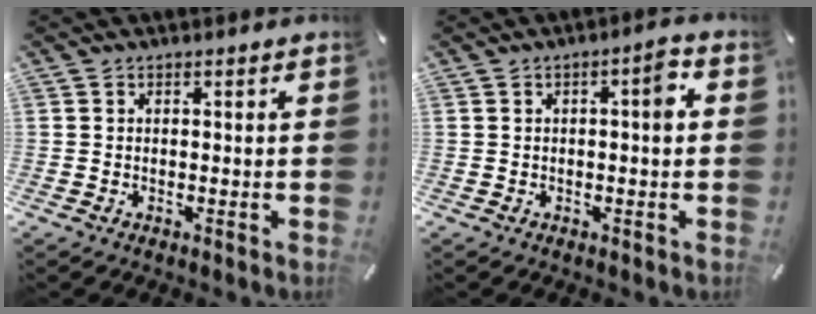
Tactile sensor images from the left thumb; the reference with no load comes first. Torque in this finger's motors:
{"motor_torque": [0.21, 0.22, 0.02, -0.05, 0.04]}